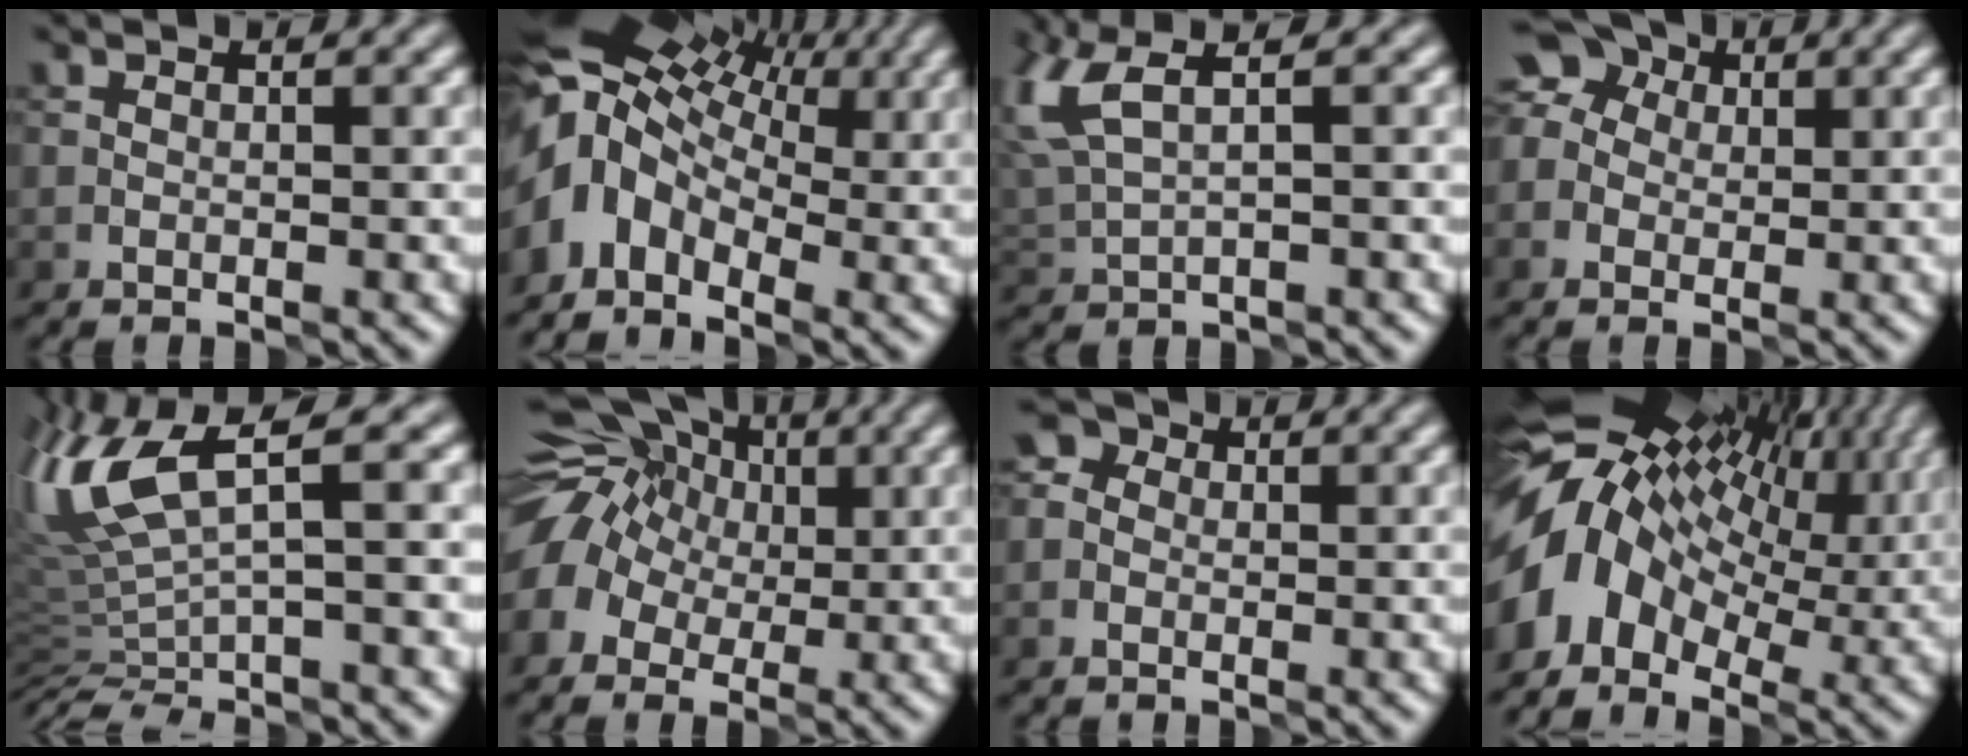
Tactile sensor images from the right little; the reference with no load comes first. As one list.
[{"total": 11.0, "force": [1.8, 7.7, 7.6], "torque": [-0.142, 0.017, 0.032]}, {"total": 5.0, "force": [2.7, 1.7, 3.9], "torque": [-0.104, 0.010, 0.062]}, {"total": 7.5, "force": [2.3, 6.0, 3.7], "torque": [-0.055, 0.036, 0.001]}, {"total": 8.1, "force": [0.9, 2.0, 7.8], "torque": [-0.173, 0.003, 0.020]}, {"total": 11.0, "force": [2.8, 8.7, 6.2], "torque": [-0.112, 0.035, 0.016]}, {"total": 2.4, "force": [0.0, 2.3, 0.7], "torque": [-0.001, 0.019, -0.009]}, {"total": 14.7, "force": [2.2, 9.9, 10.7], "torque": [-0.228, 0.010, 0.043]}]